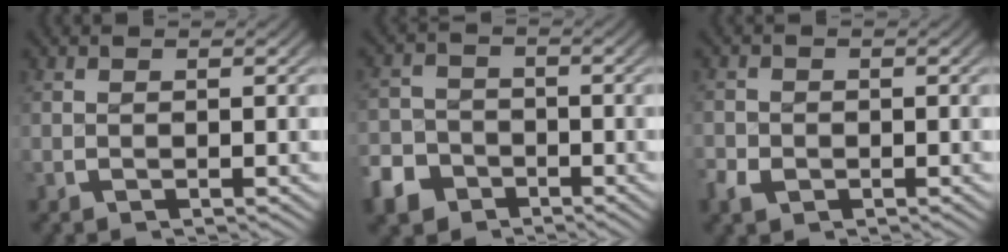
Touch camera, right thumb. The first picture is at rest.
{"total": 6.2, "force": [-4.2, 4.5, 0.8], "torque": [-0.014, -0.027, -0.074]}
{"total": 1.8, "force": [-1.1, 1.3, 0.0], "torque": [-0.001, -0.010, -0.022]}